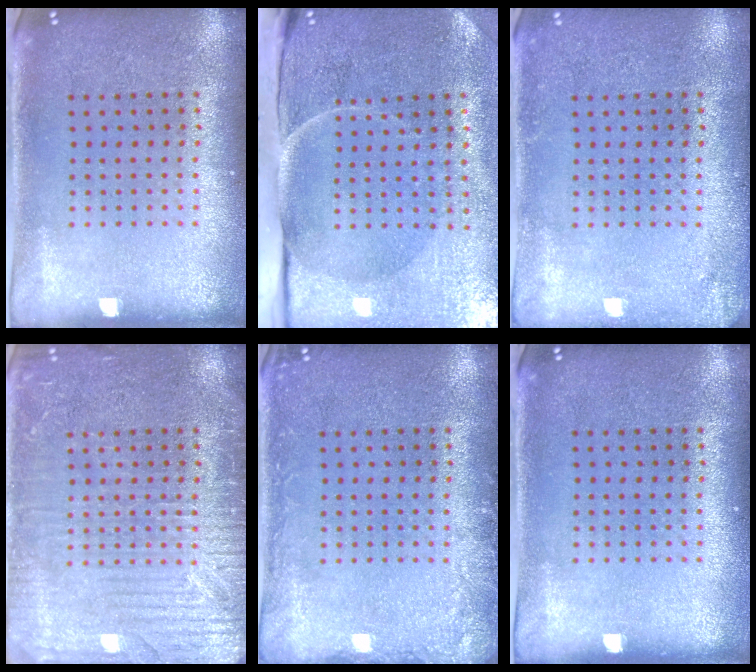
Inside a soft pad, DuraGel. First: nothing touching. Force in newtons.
{"total": 5.1, "press": 4.1, "slide": 3.1}
{"total": 1.2, "press": 1.2, "slide": 0.0}
{"total": 5.1, "press": 5.1, "slide": 0.7}
{"total": 1.7, "press": 1.7, "slide": 0.3}
{"total": 0.0}